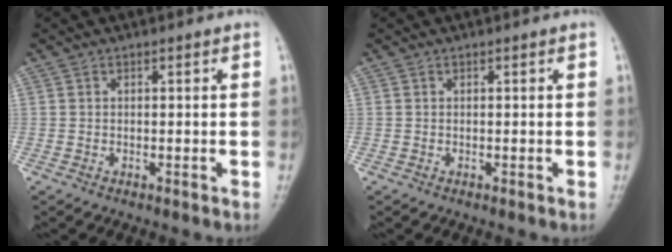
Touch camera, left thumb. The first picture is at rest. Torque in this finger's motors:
{"motor_torque": [-0.15, 0.15, -0.03, 0.03, 0.00]}